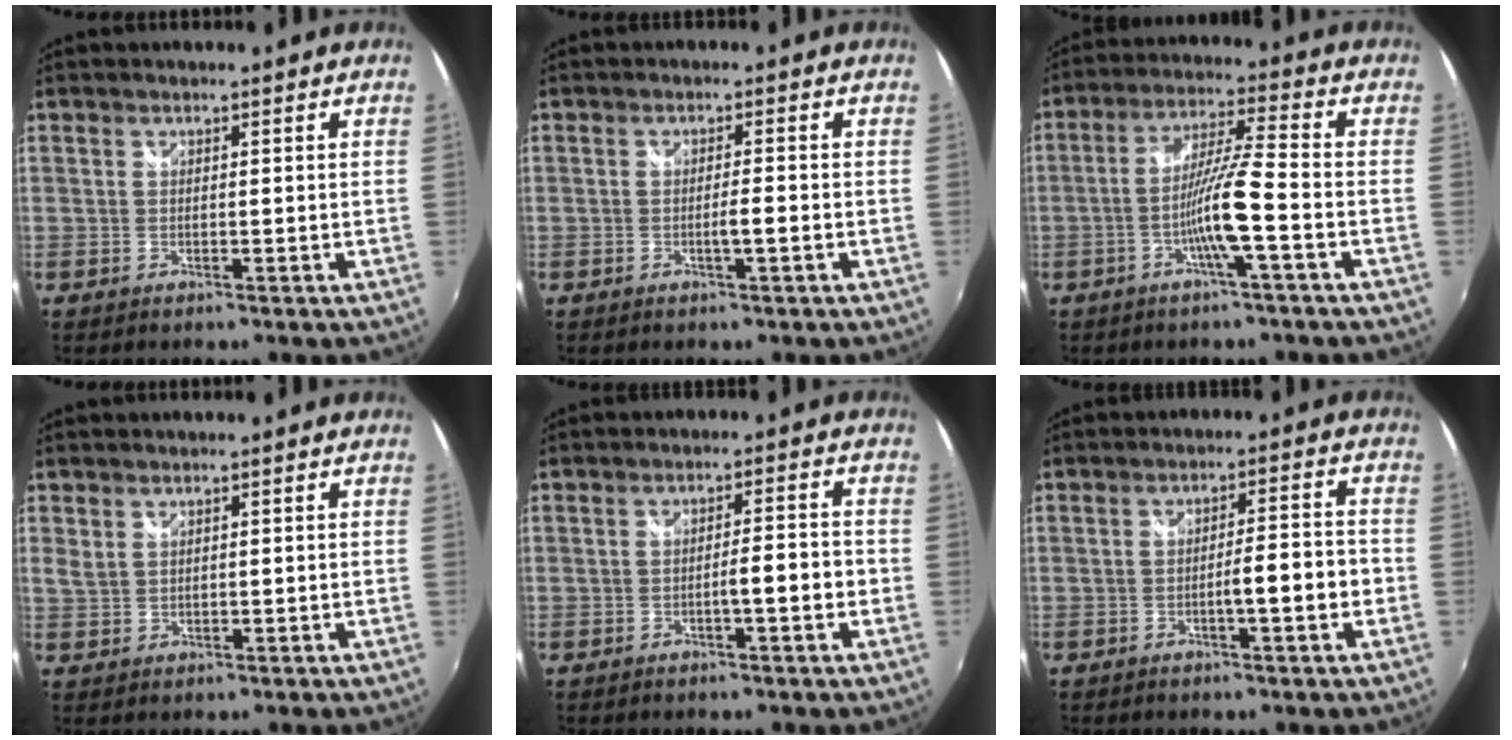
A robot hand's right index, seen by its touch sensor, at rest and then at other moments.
{"total": 2.0, "force": [-0.8, -0.2, 1.8], "torque": [-0.030, -0.002, -0.016]}
{"total": 8.9, "force": [-3.5, -0.8, 8.2], "torque": [-0.162, 0.000, -0.067]}
{"total": 1.8, "force": [1.1, 1.1, 0.9], "torque": [-0.017, -0.002, 0.022]}
{"total": 3.8, "force": [-1.4, 0.3, 3.5], "torque": [-0.057, 0.003, -0.020]}
{"total": 5.3, "force": [-1.9, 0.3, 4.9], "torque": [-0.079, 0.003, -0.025]}